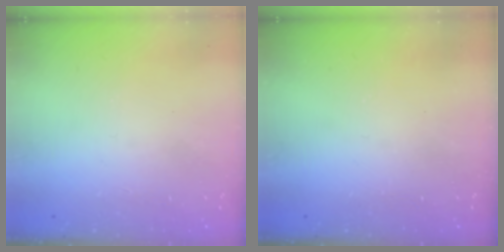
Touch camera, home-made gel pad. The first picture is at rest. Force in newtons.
{"total": 0.0}